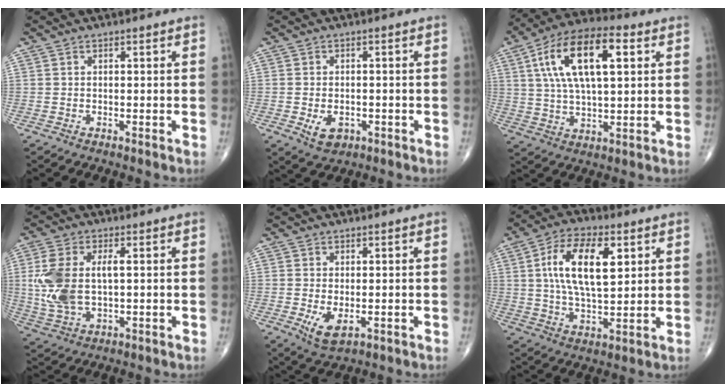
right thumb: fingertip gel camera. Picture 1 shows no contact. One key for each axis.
{"total": 4.5, "fx": -1.5, "fy": 3.0, "fz": 3.0, "tx": -0.040, "ty": 0.002, "tz": -0.015}
{"total": 17.6, "fx": 5.2, "fy": 7.5, "fz": 15.1, "tx": -0.270, "ty": 0.013, "tz": 0.086}
{"total": 11.8, "fx": 0.9, "fy": 6.3, "fz": 9.9, "tx": -0.228, "ty": 0.002, "tz": 0.025}
{"total": 4.6, "fx": -1.1, "fy": 2.3, "fz": 3.8, "tx": -0.068, "ty": -0.011, "tz": -0.009}
{"total": 14.4, "fx": 3.8, "fy": 6.6, "fz": 12.2, "tx": -0.214, "ty": -0.004, "tz": 0.069}